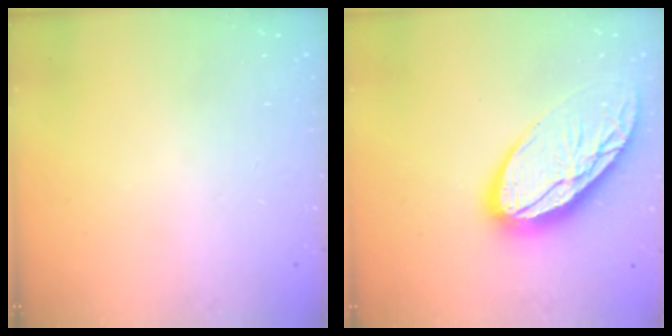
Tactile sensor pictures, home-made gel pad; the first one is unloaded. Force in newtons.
{"total": 18.5, "press": 18.4, "slide": 1.6}